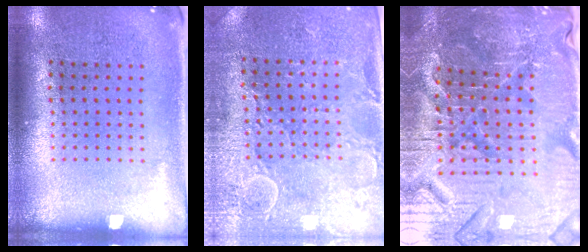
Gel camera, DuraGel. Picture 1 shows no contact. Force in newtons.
{"total": 3.2, "press": 3.2, "slide": 0.5}
{"total": 5.6, "press": 5.3, "slide": 1.7}